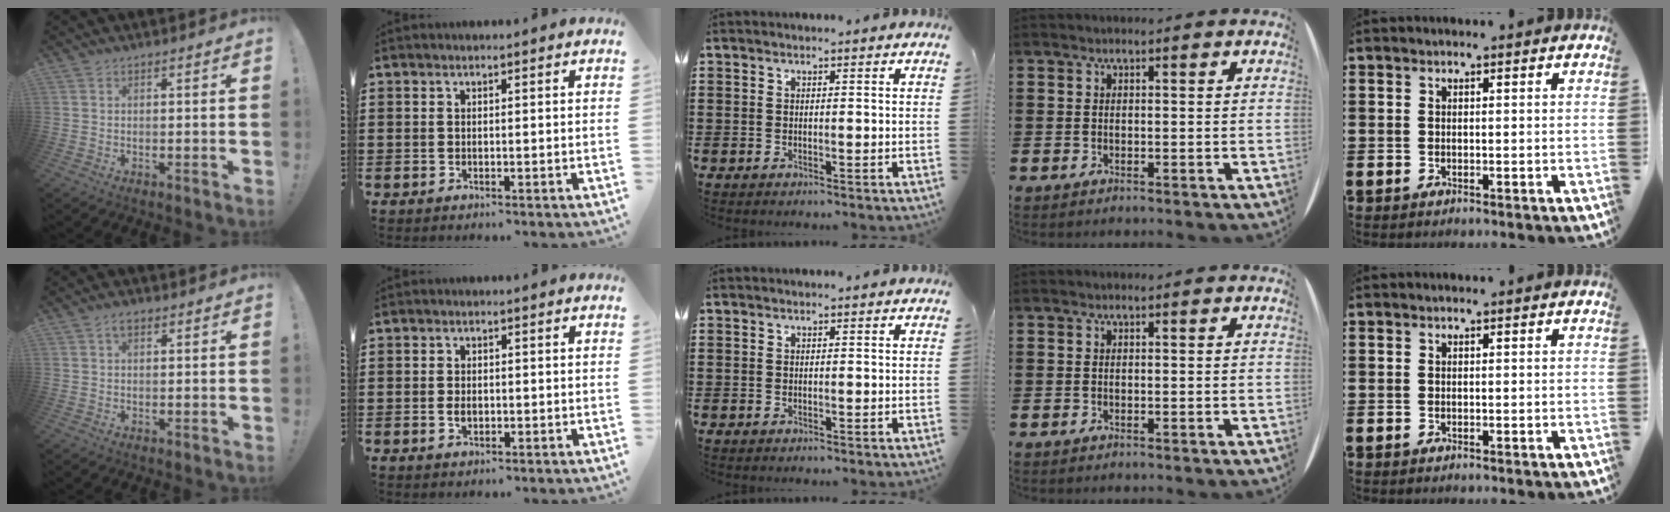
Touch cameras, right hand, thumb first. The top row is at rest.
{"thumb": {"total": 2.3, "force": [1.0, 1.2, 1.7], "torque": [-0.035, 0.004, 0.017]}, "index": {"total": 1.8, "force": [-0.2, 1.1, 1.4], "torque": [-0.027, 0.005, -0.006]}}